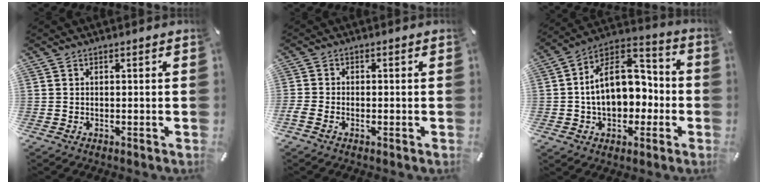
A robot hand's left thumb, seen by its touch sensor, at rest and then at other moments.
{"total": 1.7, "force": [-1.0, 0.9, 1.0], "torque": [-0.019, 0.004, -0.018]}
{"total": 16.6, "force": [-0.6, 12.3, 11.2], "torque": [-0.159, 0.005, -0.009]}